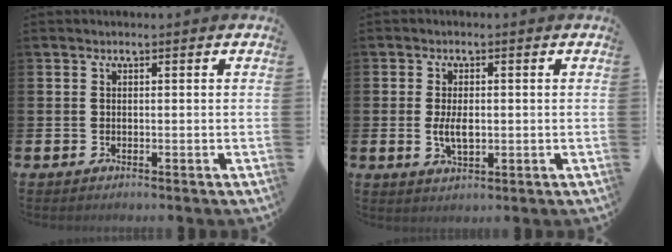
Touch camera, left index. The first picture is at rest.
{"total": 3.6, "force": [-0.1, 1.9, 3.0], "torque": [-0.049, 0.002, -0.004]}